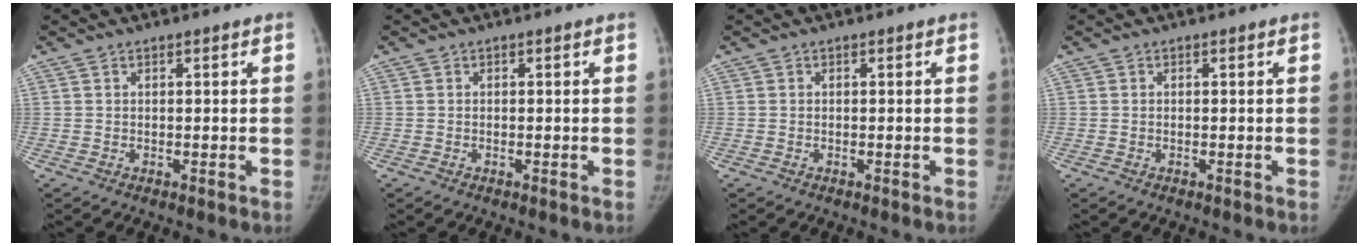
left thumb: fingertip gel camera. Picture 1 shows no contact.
{"total": 0.0}
{"total": 0.0}
{"total": 0.0}